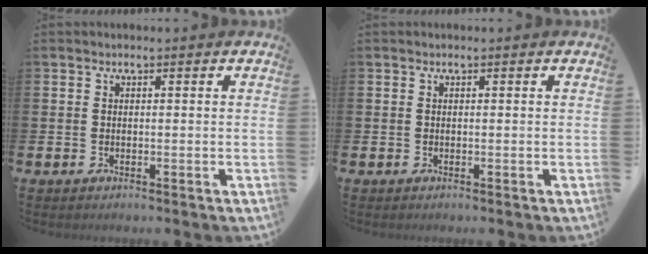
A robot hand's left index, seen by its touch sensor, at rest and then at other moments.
{"total": 0.0}